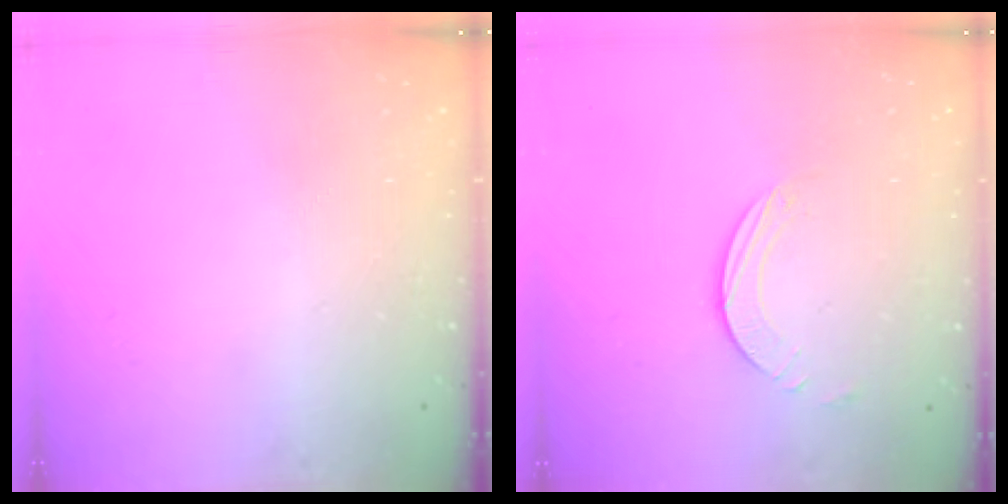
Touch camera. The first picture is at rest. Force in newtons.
{"total": 2.5, "press": 2.5, "slide": 0.2}